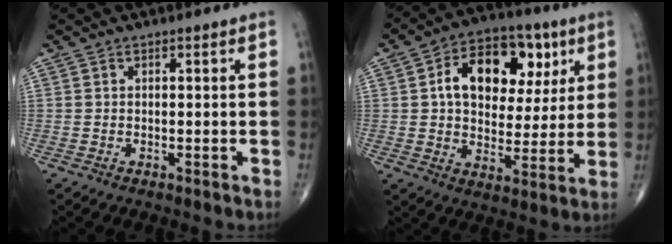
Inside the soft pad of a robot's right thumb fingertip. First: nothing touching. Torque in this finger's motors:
{"motor_torque": [1.42, 2.49, 0.60, -0.11, 0.05]}